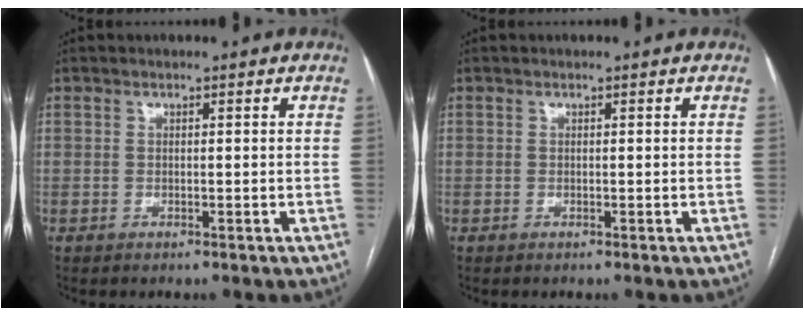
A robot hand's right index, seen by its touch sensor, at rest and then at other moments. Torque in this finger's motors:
{"motor_torque": [0.00, 0.00, 0.00, 0.00]}